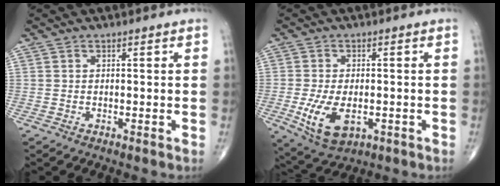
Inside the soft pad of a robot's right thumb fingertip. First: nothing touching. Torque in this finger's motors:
{"motor_torque": [0.05, 0.31, 0.53, 0.27, 0.30]}